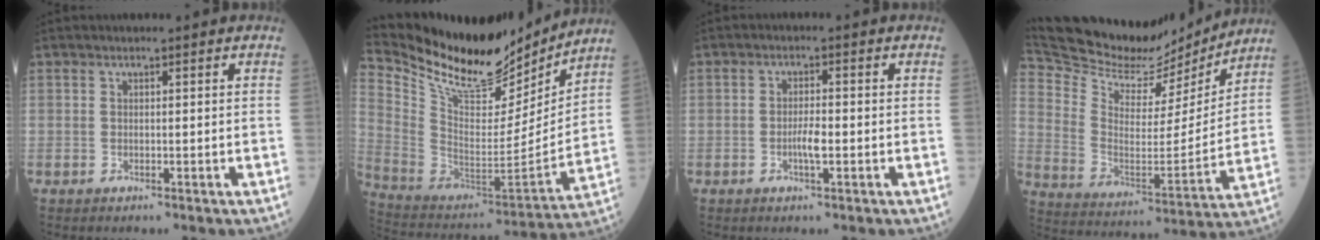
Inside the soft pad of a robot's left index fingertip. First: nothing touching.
{"total": 22.5, "force": [20.0, 5.2, 8.8], "torque": [-0.171, -0.037, 0.334]}
{"total": 2.5, "force": [-0.9, 0.4, 2.3], "torque": [-0.043, -0.002, -0.018]}
{"total": 18.7, "force": [17.8, 4.3, 3.8], "torque": [-0.084, -0.034, 0.286]}